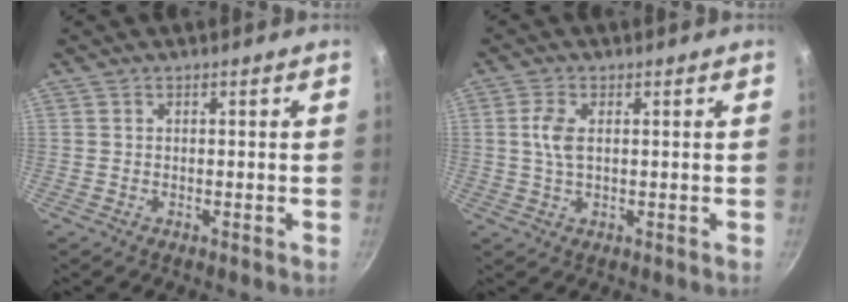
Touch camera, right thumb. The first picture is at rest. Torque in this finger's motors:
{"motor_torque": [-0.17, -0.17, 0.33, 0.39, 0.00]}